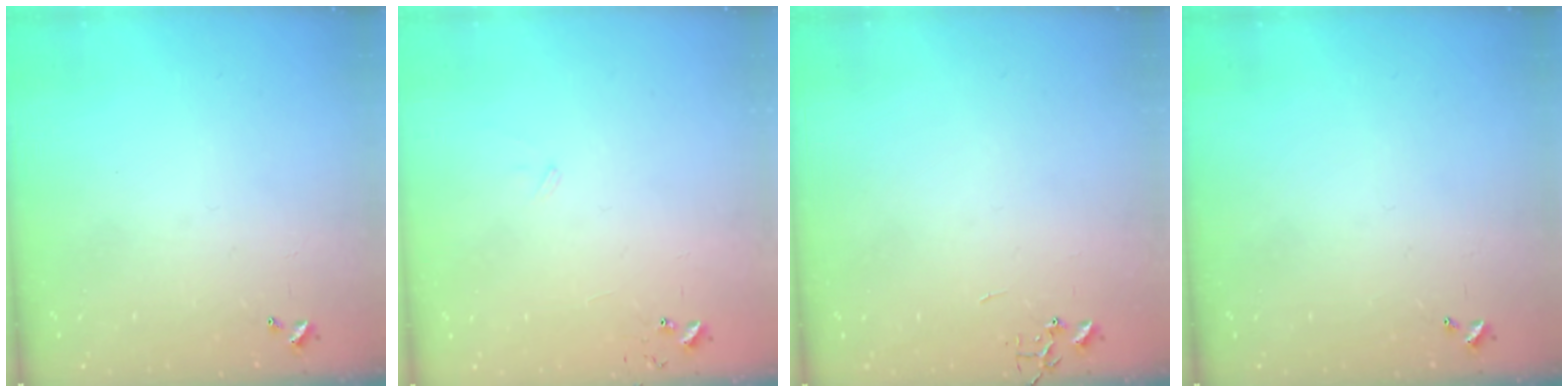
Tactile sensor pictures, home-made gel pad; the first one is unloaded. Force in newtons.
{"total": 5.8, "press": 5.8, "slide": 0.5}
{"total": 0.0}
{"total": 0.0}